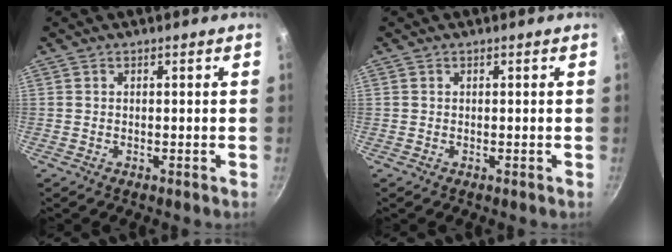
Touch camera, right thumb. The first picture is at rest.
{"total": 0.0}